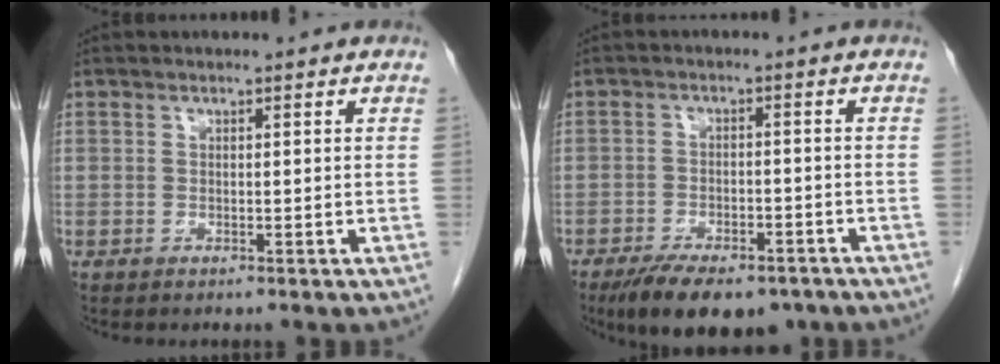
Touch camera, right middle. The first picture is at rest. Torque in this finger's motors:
{"motor_torque": [0.93, -0.72, 0.28, 0.04]}